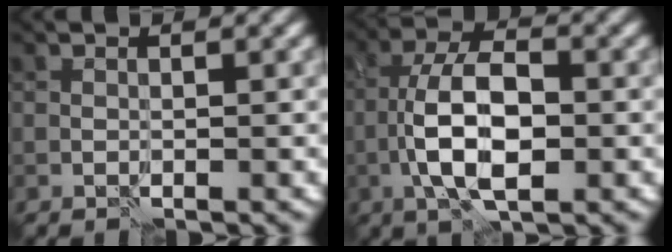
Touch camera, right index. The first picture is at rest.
{"total": 7.2, "force": [-1.7, 3.1, 6.2], "torque": [-0.117, 0.010, -0.035]}